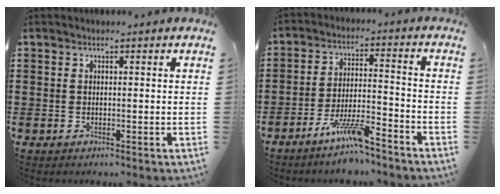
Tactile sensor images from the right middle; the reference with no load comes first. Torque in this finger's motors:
{"motor_torque": [0.95, -1.19, 0.41, 0.08]}